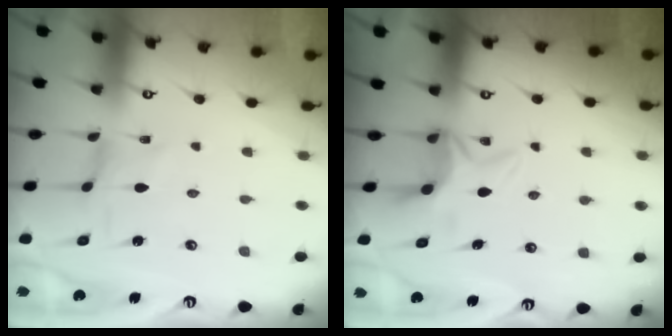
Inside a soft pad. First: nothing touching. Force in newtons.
{"total": 6.1, "press": 5.9, "slide": 1.6}